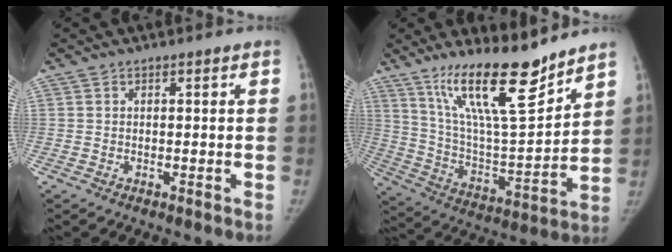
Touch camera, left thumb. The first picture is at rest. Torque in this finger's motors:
{"motor_torque": [1.26, -0.67, 1.55, -1.22, 0.49]}